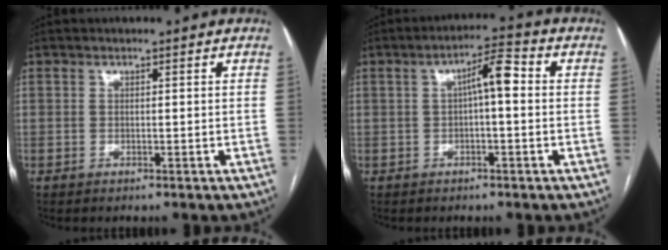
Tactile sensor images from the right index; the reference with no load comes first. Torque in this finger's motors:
{"motor_torque": [0.80, 0.03, 0.38, 0.09]}